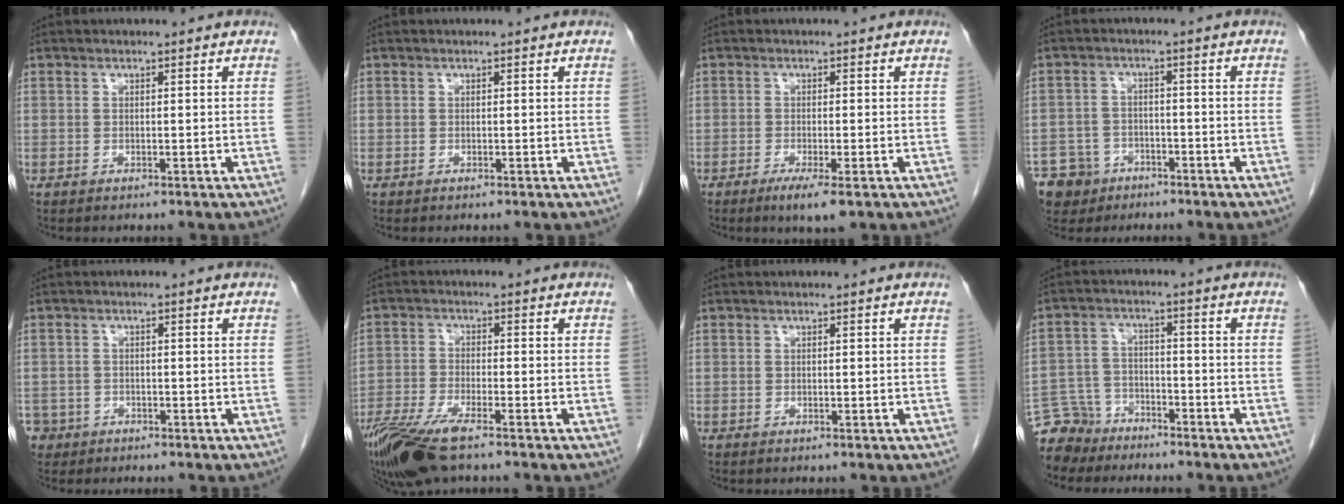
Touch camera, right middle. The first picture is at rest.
{"total": 0.0}
{"total": 3.5, "force": [-1.9, 0.3, 2.9], "torque": [-0.049, -0.011, -0.032]}
{"total": 6.7, "force": [-4.4, 5.1, 0.7], "torque": [-0.016, 0.004, -0.072]}
{"total": 3.6, "force": [-2.2, 2.8, 0.0], "torque": [0.000, 0.007, -0.038]}
{"total": 11.2, "force": [-8.1, 2.2, 7.4], "torque": [-0.143, -0.023, -0.145]}
{"total": 0.0}
{"total": 7.2, "force": [-6.2, 3.5, -0.5], "torque": [0.007, 0.007, -0.118]}